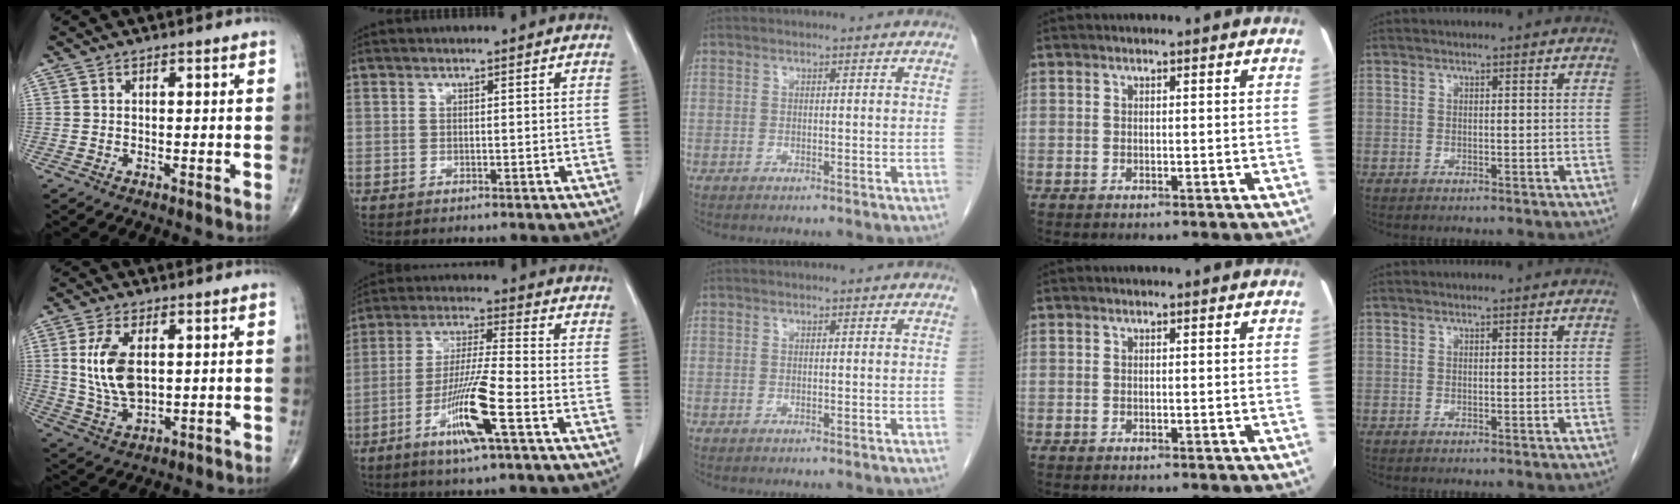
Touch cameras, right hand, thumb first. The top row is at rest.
{"thumb": {"total": 10.4, "force": [1.8, 5.5, 8.6], "torque": [-0.173, -0.012, 0.043]}, "index": {"total": 11.2, "force": [-4.9, -0.2, 10.0], "torque": [-0.194, -0.016, -0.097]}}